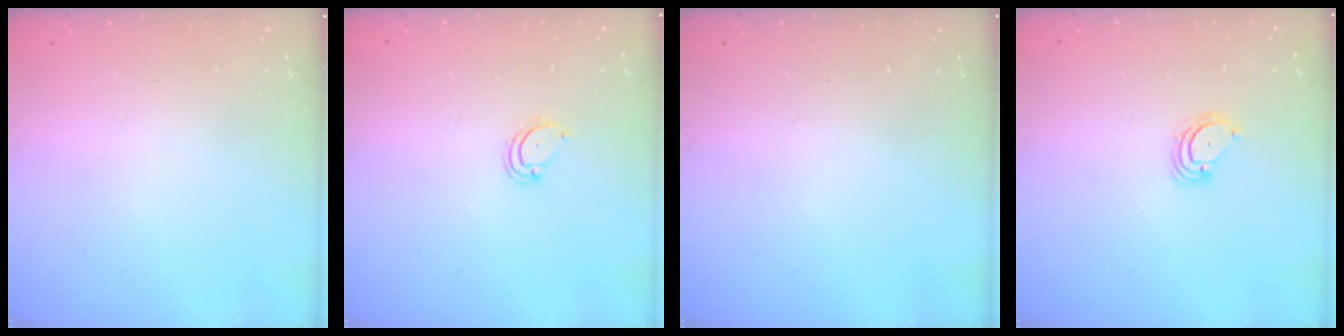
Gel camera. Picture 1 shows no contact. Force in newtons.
{"total": 3.5, "press": 3.5, "slide": 0.3}
{"total": 0.0}
{"total": 3.7, "press": 3.7, "slide": 0.3}